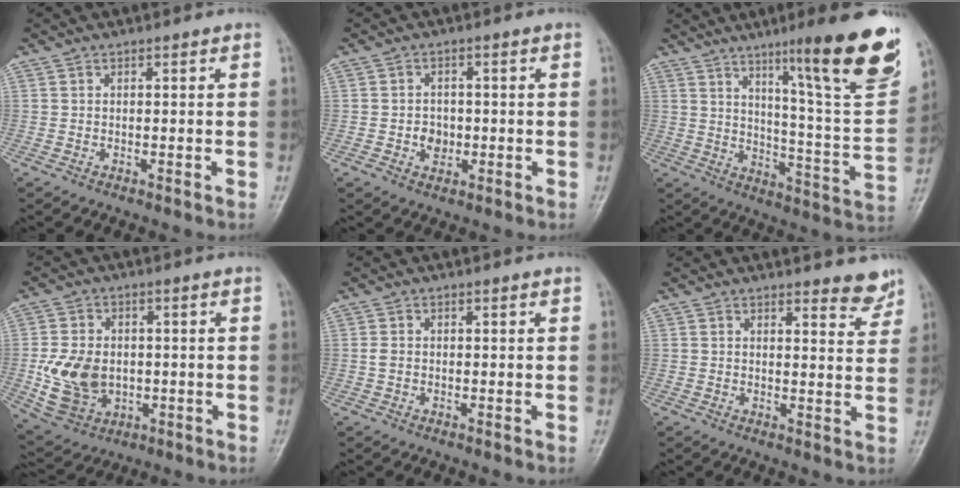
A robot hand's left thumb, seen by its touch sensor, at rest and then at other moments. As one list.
[{"total": 3.2, "force": [-0.7, 2.8, 1.6], "torque": [-0.007, 0.004, -0.011]}, {"total": 22.6, "force": [13.4, 2.4, 18.0], "torque": [-0.222, -0.068, 0.201]}, {"total": 11.5, "force": [-0.9, 8.8, 7.3], "torque": [-0.119, -0.005, -0.003]}, {"total": 1.2, "force": [-0.1, 0.9, 0.8], "torque": [-0.013, 0.005, 0.002]}, {"total": 4.1, "force": [3.7, 1.2, 1.5], "torque": [-0.003, -0.032, 0.037]}]